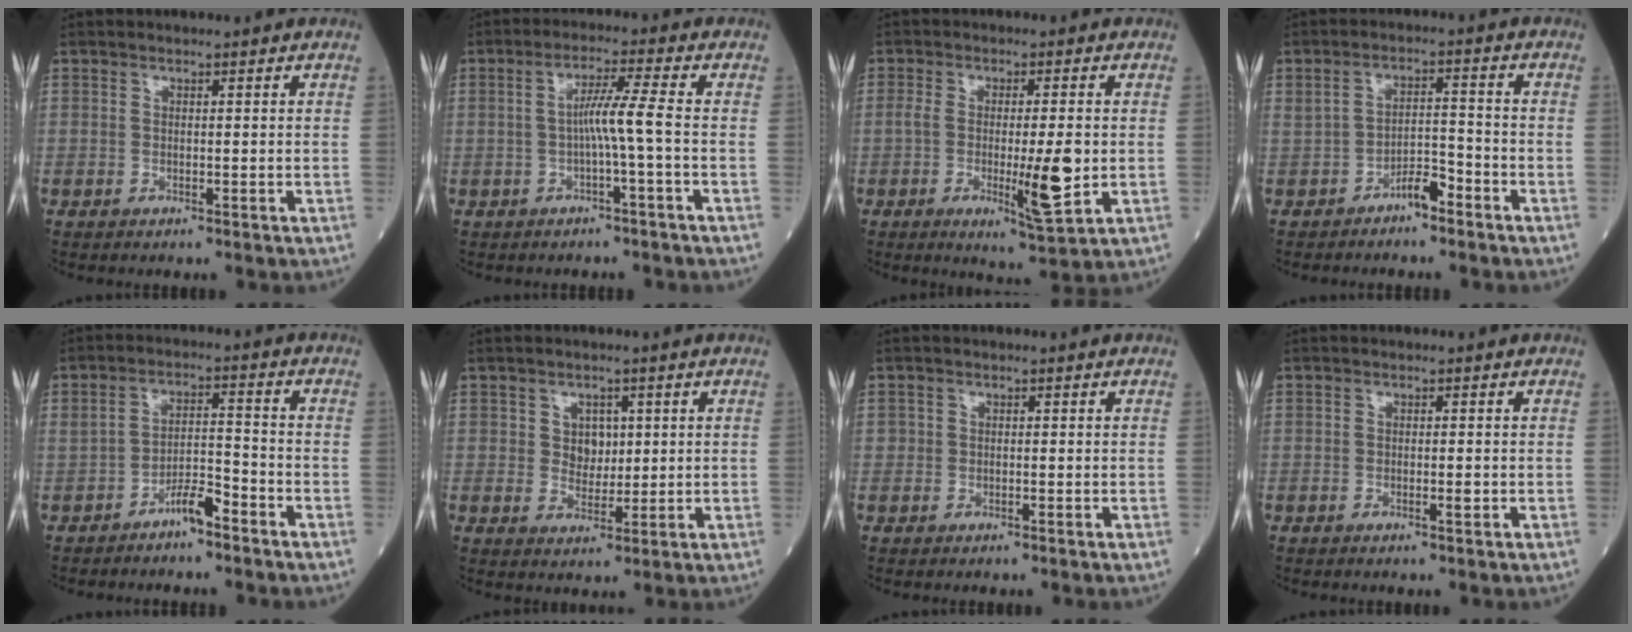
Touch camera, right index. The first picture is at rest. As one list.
[{"total": 4.6, "force": [-0.9, -1.0, 4.4], "torque": [-0.083, 0.011, -0.012]}, {"total": 8.2, "force": [-1.3, 1.2, 8.0], "torque": [-0.126, -0.013, -0.019]}, {"total": 3.6, "force": [-2.4, 1.2, 2.4], "torque": [-0.040, 0.014, -0.039]}, {"total": 4.4, "force": [-3.1, 1.0, 3.0], "torque": [-0.052, 0.011, -0.054]}, {"total": 3.6, "force": [1.0, 2.7, 2.1], "torque": [-0.028, 0.003, 0.020]}, {"total": 0.6, "force": [-0.1, 0.6, 0.2], "torque": [0.002, 0.002, -0.003]}, {"total": 1.0, "force": [-0.3, 0.1, 0.9], "torque": [-0.016, -0.001, -0.004]}]